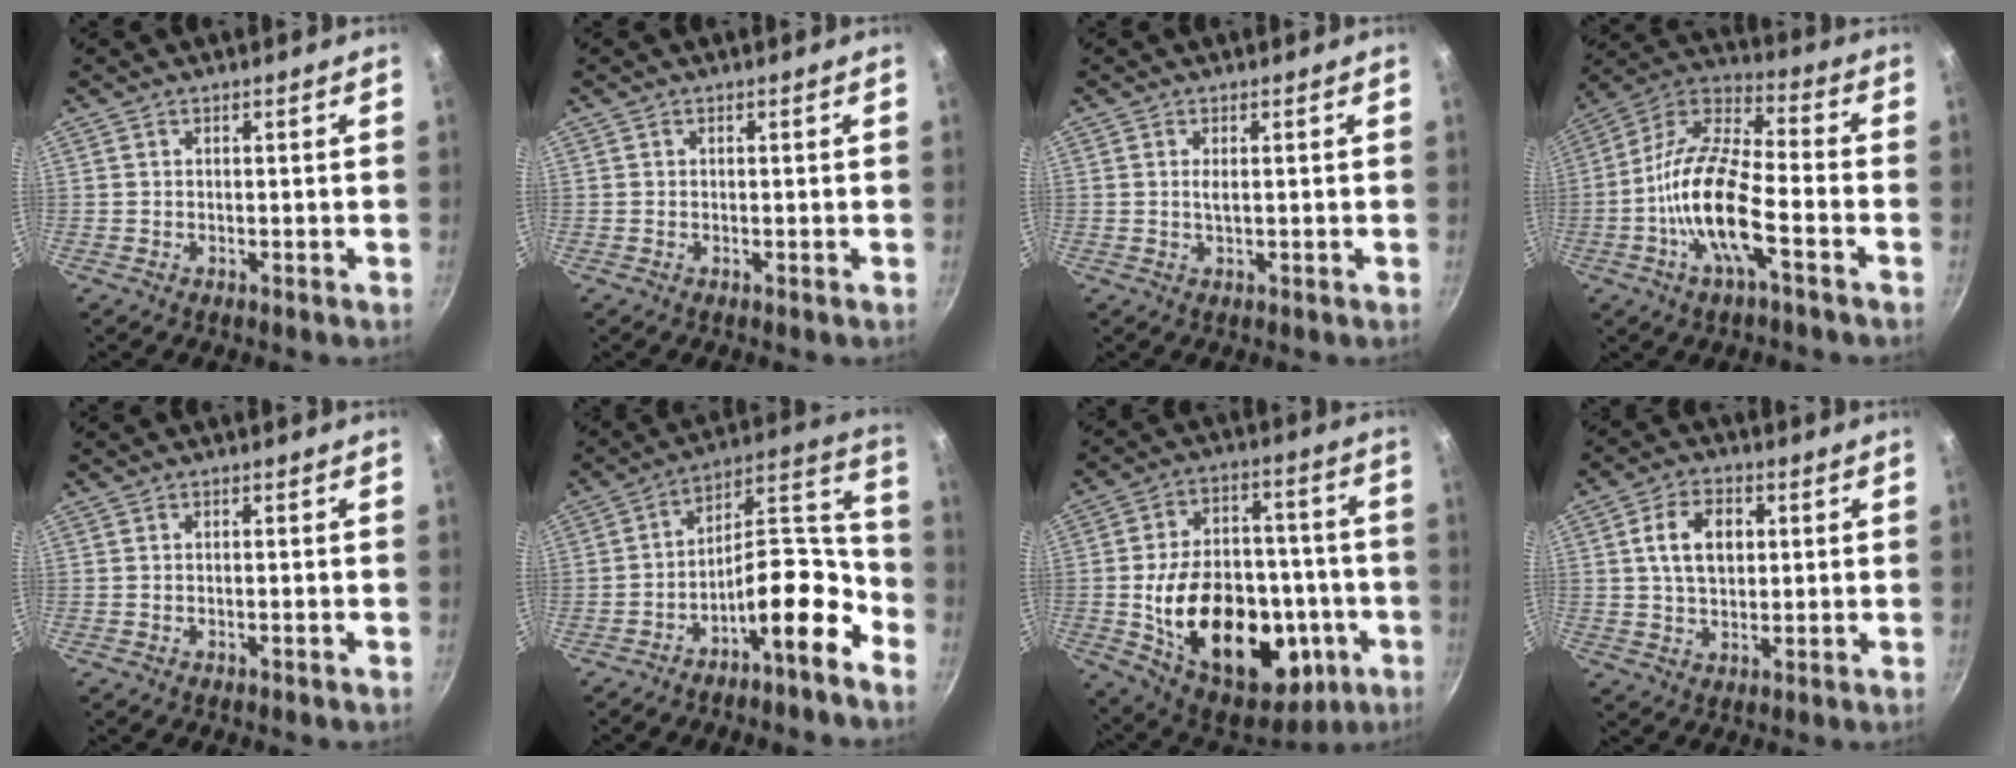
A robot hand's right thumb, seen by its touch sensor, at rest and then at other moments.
{"total": 0.0}
{"total": 1.1, "force": [0.3, 0.3, 1.1], "torque": [-0.024, -0.002, 0.005]}
{"total": 16.7, "force": [-5.4, 5.9, 14.7], "torque": [-0.279, 0.039, -0.123]}
{"total": 0.5, "force": [-0.3, 0.0, 0.5], "torque": [-0.013, 0.004, -0.005]}
{"total": 14.3, "force": [-8.1, 5.1, 10.6], "torque": [-0.121, 0.106, -0.137]}
{"total": 29.7, "force": [-6.9, 18.7, 22.0], "torque": [-0.316, 0.039, -0.082]}
{"total": 8.8, "force": [1.7, 6.0, 6.2], "torque": [-0.093, 0.006, 0.025]}